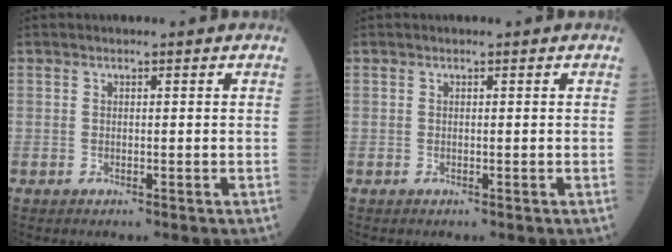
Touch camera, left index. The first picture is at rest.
{"total": 0.0}